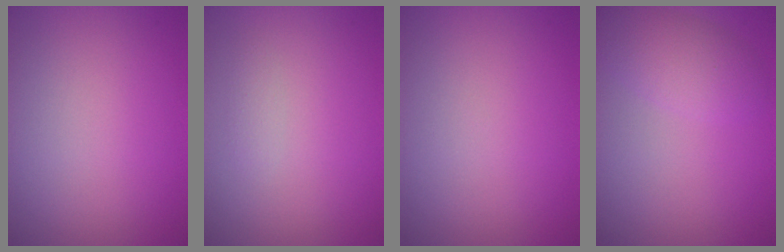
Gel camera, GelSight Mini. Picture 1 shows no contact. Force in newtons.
{"total": 0.7, "press": 0.7, "slide": 0.0}
{"total": 0.0}
{"total": 3.0, "press": 3.0, "slide": 0.1}